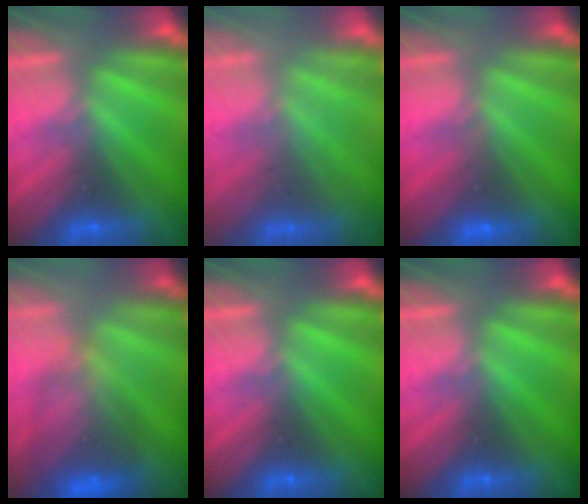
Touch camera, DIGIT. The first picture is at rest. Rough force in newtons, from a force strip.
{"total": 2.2}
{"total": 2.8}
{"total": 7.6}
{"total": 0.0}
{"total": 0.0}